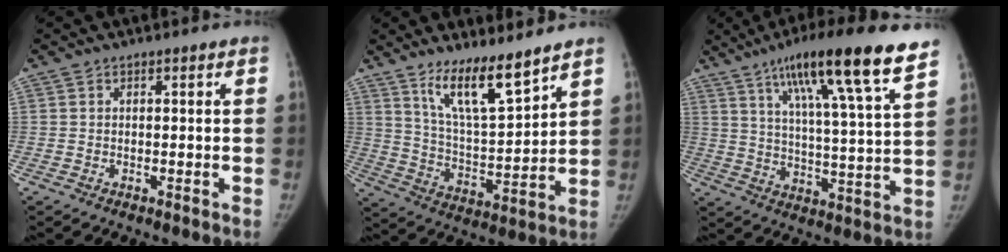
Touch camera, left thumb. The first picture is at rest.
{"total": 12.3, "force": [9.2, 2.2, 7.9], "torque": [-0.123, -0.071, 0.175]}
{"total": 20.2, "force": [12.8, 1.9, 15.5], "torque": [-0.227, -0.036, 0.197]}